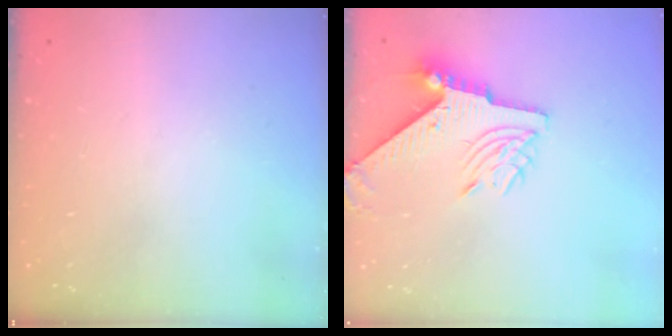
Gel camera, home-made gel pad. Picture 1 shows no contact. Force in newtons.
{"total": 9.4, "press": 9.4, "slide": 1.2}